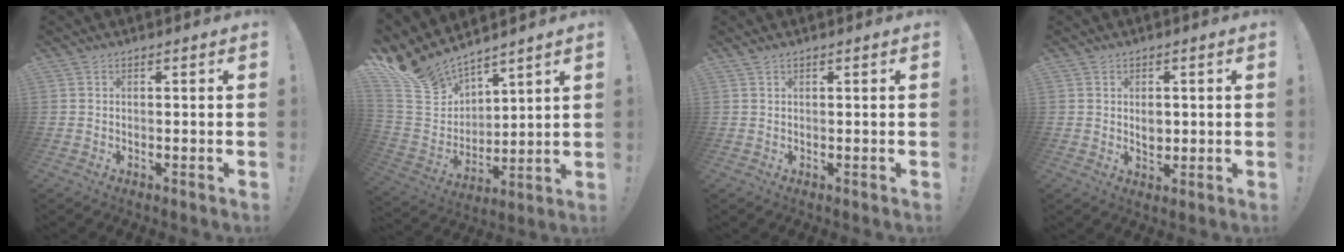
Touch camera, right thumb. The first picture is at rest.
{"total": 12.6, "force": [11.1, 5.4, 2.6], "torque": [-0.071, -0.089, 0.210]}
{"total": 0.7, "force": [0.6, 0.0, 0.3], "torque": [-0.006, 0.000, 0.012]}
{"total": 3.5, "force": [0.4, 2.9, 2.0], "torque": [-0.015, -0.006, 0.001]}